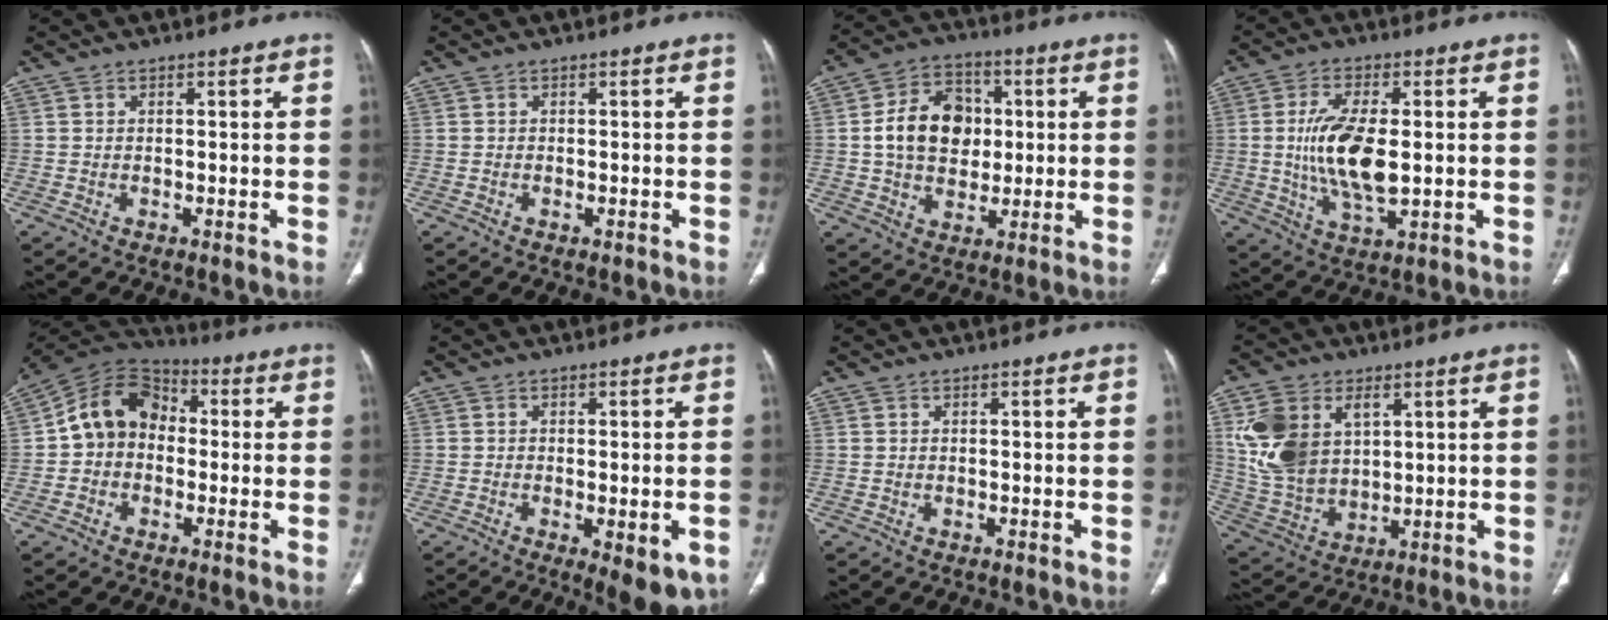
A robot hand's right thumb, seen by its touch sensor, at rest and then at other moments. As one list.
[{"total": 0.5, "force": [-0.2, 0.3, 0.4], "torque": [-0.011, 0.003, -0.002]}, {"total": 13.7, "force": [1.2, 10.6, 8.7], "torque": [-0.115, 0.012, 0.019]}, {"total": 12.5, "force": [0.0, 5.4, 11.3], "torque": [-0.222, -0.012, 0.003]}, {"total": 11.6, "force": [0.0, 9.4, 6.8], "torque": [-0.097, 0.039, -0.019]}, {"total": 8.6, "force": [-3.5, 3.2, 7.2], "torque": [-0.093, -0.006, -0.044]}, {"total": 0.0}, {"total": 14.9, "force": [4.9, 10.1, 9.9], "torque": [-0.189, -0.011, 0.112]}]